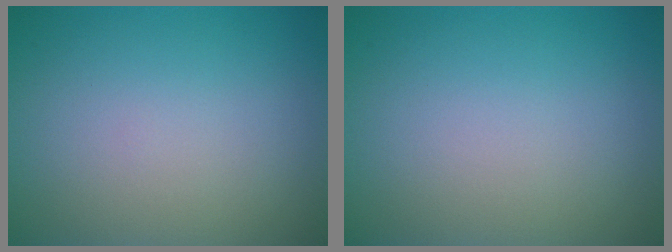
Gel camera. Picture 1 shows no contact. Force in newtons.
{"total": 0.0}